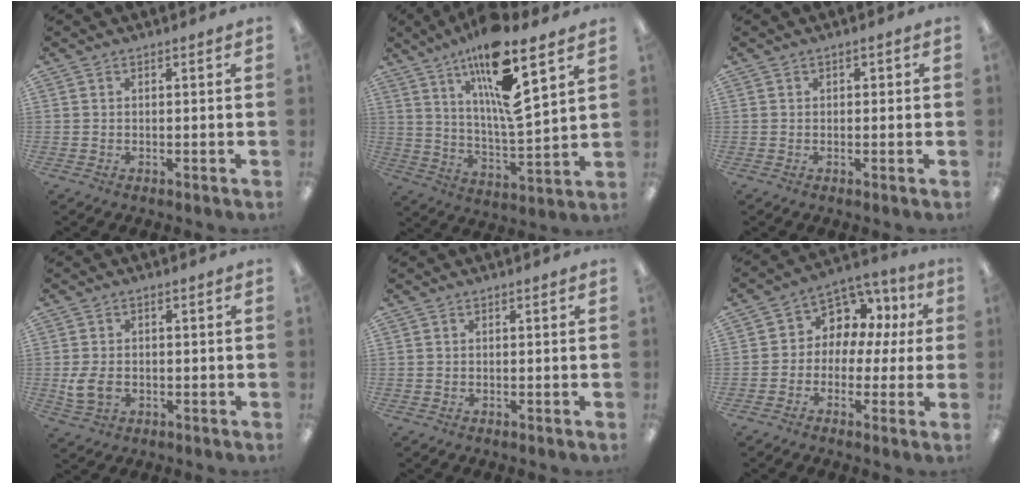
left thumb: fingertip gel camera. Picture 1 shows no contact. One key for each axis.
{"total": 16.8, "fx": 11.0, "fy": 3.0, "fz": 12.3, "tx": -0.221, "ty": -0.057, "tz": 0.177}
{"total": 0.6, "fx": 0.0, "fy": 0.6, "fz": 0.1, "tx": -0.003, "ty": 0.005, "tz": -0.002}
{"total": 5.5, "fx": -0.8, "fy": 3.9, "fz": 3.8, "tx": -0.075, "ty": 0.001, "tz": -0.016}
{"total": 0.0}
{"total": 8.2, "fx": 1.9, "fy": 7.0, "fz": 3.7, "tx": -0.065, "ty": -0.010, "tz": 0.039}